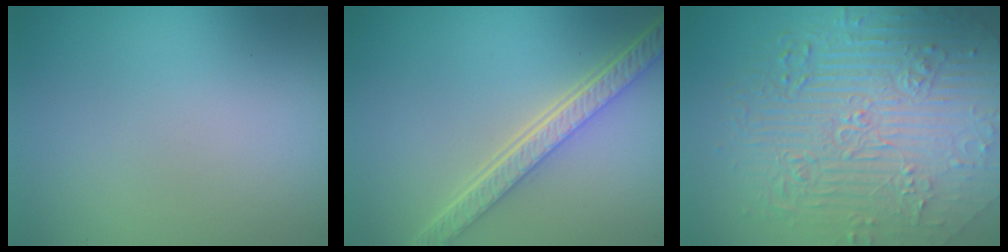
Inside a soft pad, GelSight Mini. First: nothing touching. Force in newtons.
{"total": 5.3, "press": 4.1, "slide": 3.3}
{"total": 10.5, "press": 7.0, "slide": 7.8}